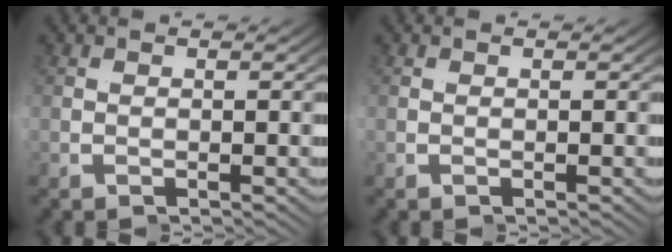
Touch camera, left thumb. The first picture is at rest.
{"total": 0.0}